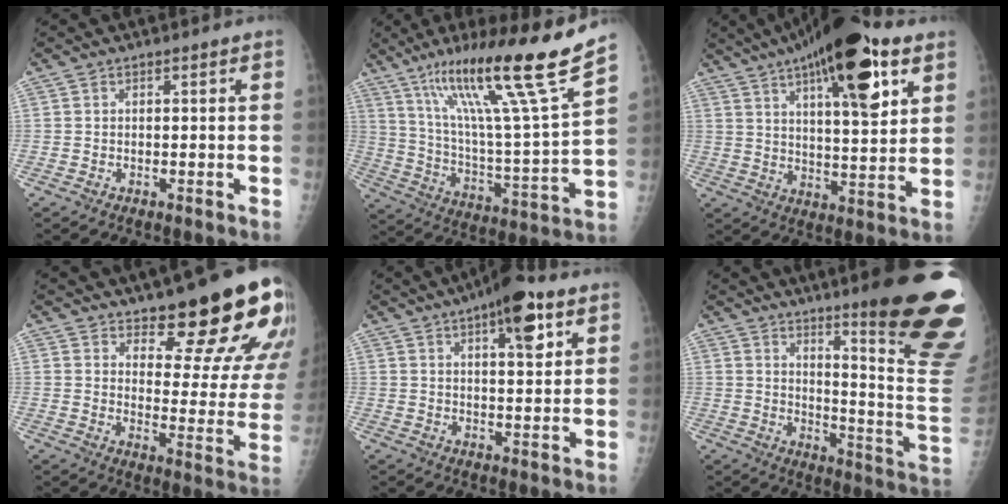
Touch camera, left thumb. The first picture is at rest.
{"total": 24.5, "force": [15.9, 0.4, 18.6], "torque": [-0.281, -0.066, 0.271]}
{"total": 21.6, "force": [10.8, 6.8, 17.4], "torque": [-0.250, -0.023, 0.163]}
{"total": 18.2, "force": [13.2, 5.0, 11.4], "torque": [-0.110, -0.099, 0.177]}
{"total": 10.8, "force": [5.6, 3.6, 8.5], "torque": [-0.105, -0.018, 0.077]}
{"total": 23.8, "force": [14.6, 2.4, 18.7], "torque": [-0.196, -0.106, 0.201]}